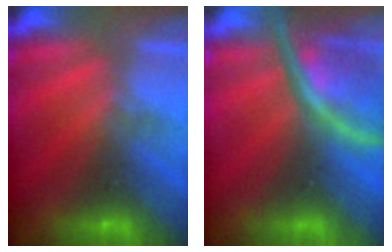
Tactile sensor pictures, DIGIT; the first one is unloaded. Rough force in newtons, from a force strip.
{"total": 2.6}